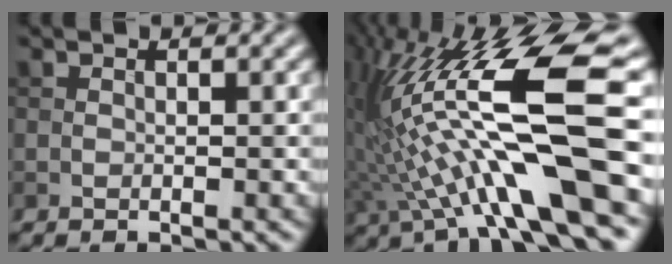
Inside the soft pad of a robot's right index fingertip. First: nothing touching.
{"total": 14.0, "force": [0.2, 3.2, 13.7], "torque": [-0.256, 0.011, 0.009]}